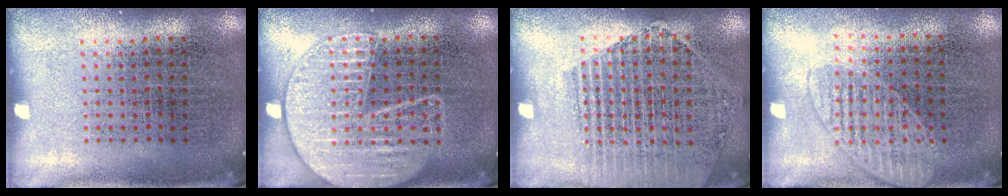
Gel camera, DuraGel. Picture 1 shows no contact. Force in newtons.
{"total": 1.9, "press": 1.9, "slide": 0.2}
{"total": 1.7, "press": 1.6, "slide": 0.4}
{"total": 1.3, "press": 1.2, "slide": 0.6}